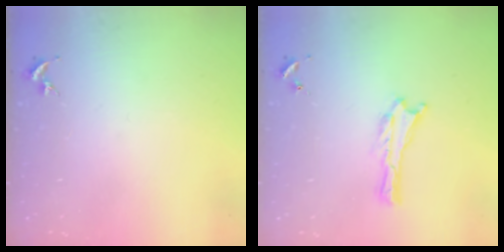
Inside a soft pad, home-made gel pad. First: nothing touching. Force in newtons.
{"total": 0.0}